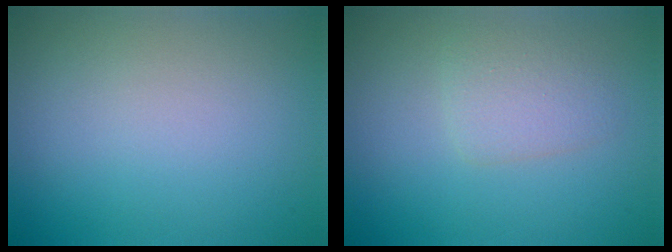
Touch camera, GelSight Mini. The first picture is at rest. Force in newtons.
{"total": 2.0, "press": 2.0, "slide": 0.0}